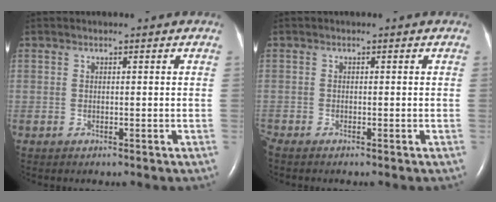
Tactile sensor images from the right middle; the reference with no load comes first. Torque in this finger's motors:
{"motor_torque": [0.03, -0.07, 0.08, 0.03]}